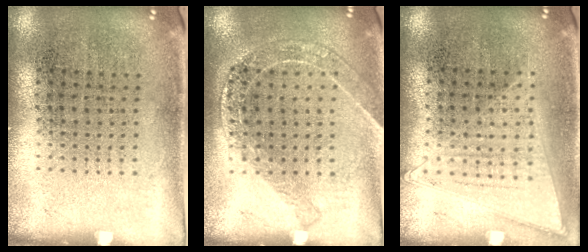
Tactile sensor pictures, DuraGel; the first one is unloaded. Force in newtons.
{"total": 1.4, "press": 1.4, "slide": 0.3}
{"total": 1.1, "press": 1.0, "slide": 0.3}